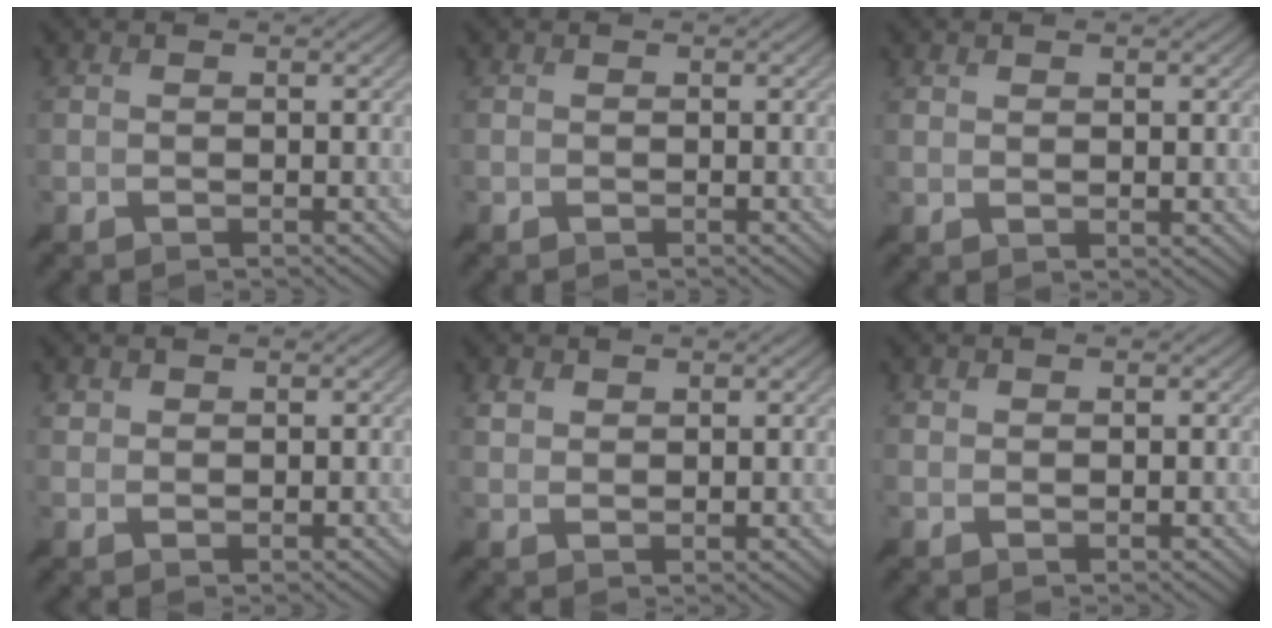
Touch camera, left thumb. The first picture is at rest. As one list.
[{"total": 0.0}, {"total": 2.4, "force": [1.7, -1.6, -0.2], "torque": [0.019, 0.020, 0.023]}, {"total": 2.7, "force": [2.7, -0.4, 0.4], "torque": [-0.008, 0.023, 0.041]}, {"total": 3.6, "force": [2.9, -2.1, -0.2], "torque": [0.013, 0.028, 0.056]}, {"total": 2.5, "force": [2.0, -1.5, -0.1], "torque": [0.016, 0.021, 0.028]}]